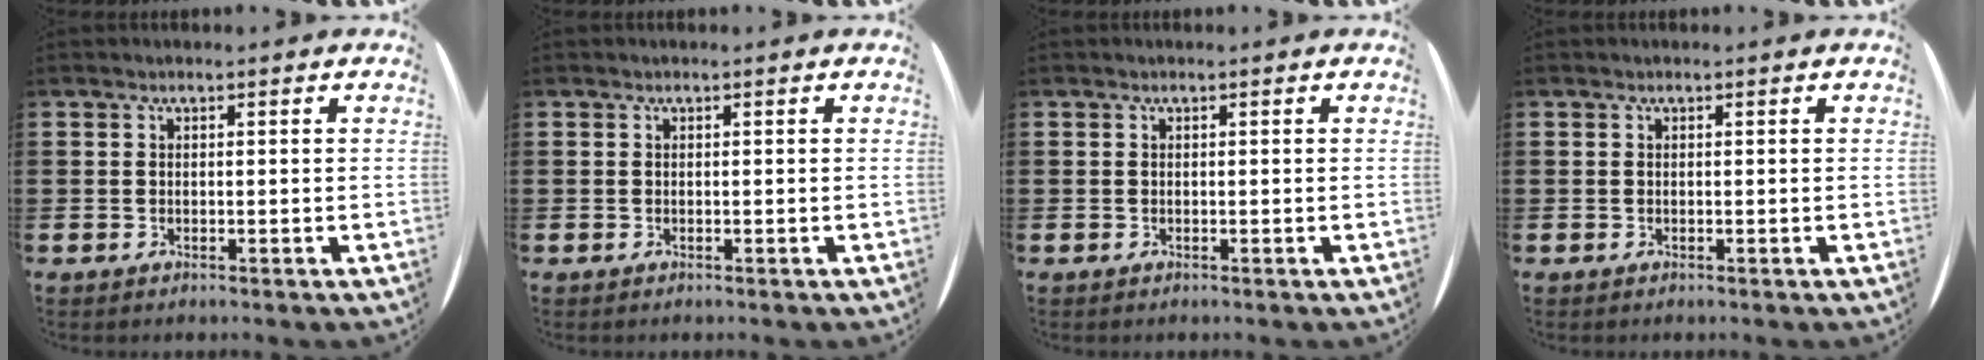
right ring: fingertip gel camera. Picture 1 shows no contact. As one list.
[{"total": 0.0}, {"total": 0.0}, {"total": 0.0}]